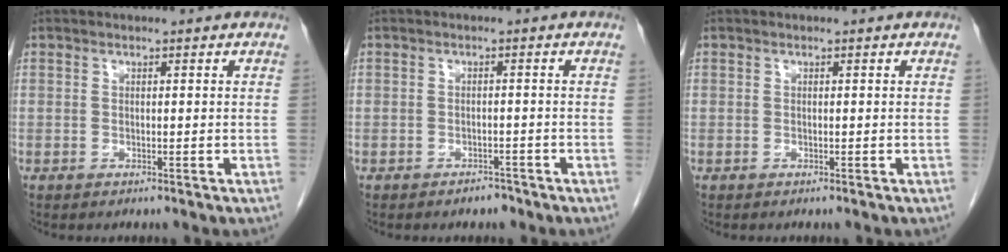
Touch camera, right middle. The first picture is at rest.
{"total": 1.6, "force": [-1.3, 0.8, 0.4], "torque": [-0.008, 0.002, -0.017]}
{"total": 0.0}